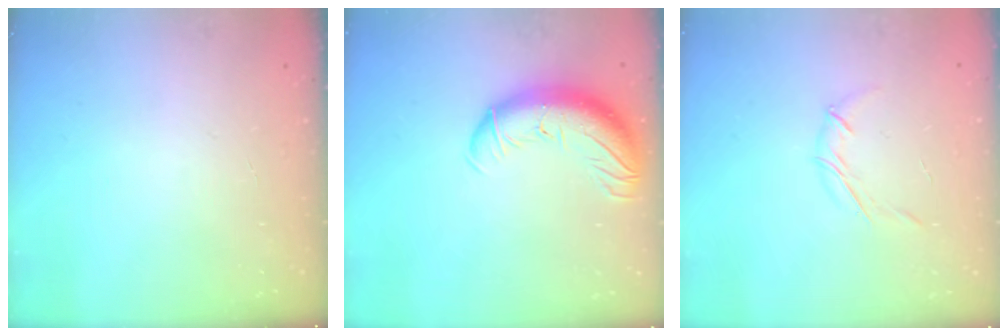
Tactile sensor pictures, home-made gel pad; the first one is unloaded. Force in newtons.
{"total": 14.6, "press": 14.1, "slide": 3.6}
{"total": 5.1, "press": 5.0, "slide": 1.1}